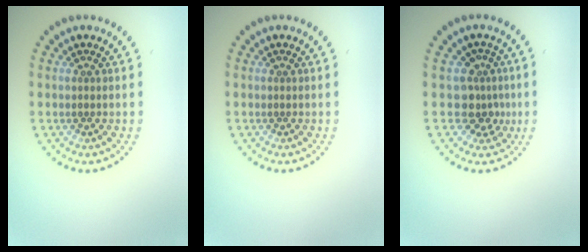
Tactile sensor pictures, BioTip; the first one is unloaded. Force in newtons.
{"total": 0.0}
{"total": 2.7, "press": 1.9, "slide": 1.8}